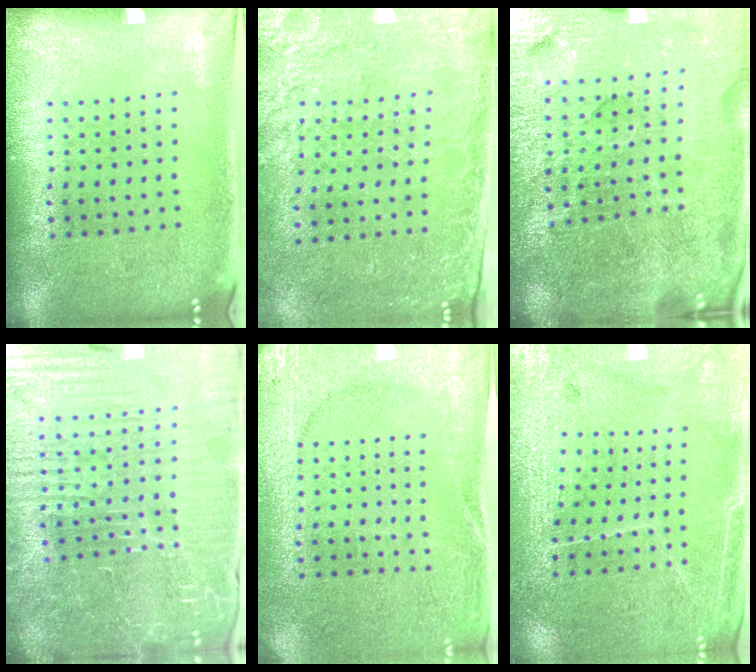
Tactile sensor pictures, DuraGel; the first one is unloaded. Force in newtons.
{"total": 2.6, "press": 2.4, "slide": 1.1}
{"total": 5.7, "press": 5.2, "slide": 2.2}
{"total": 7.4, "press": 6.5, "slide": 3.5}
{"total": 2.6, "press": 2.6, "slide": 0.4}
{"total": 3.1, "press": 3.0, "slide": 0.7}